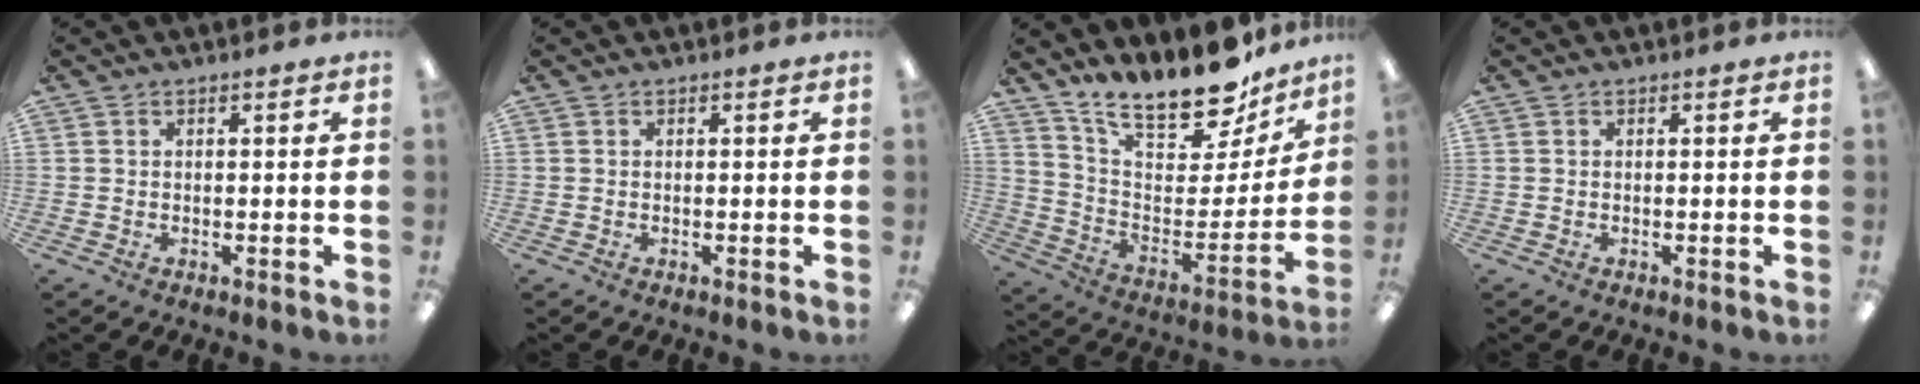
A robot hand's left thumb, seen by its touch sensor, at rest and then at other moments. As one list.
[{"total": 0.0}, {"total": 19.3, "force": [16.8, 5.6, 7.7], "torque": [-0.125, -0.131, 0.293]}, {"total": 0.0}]